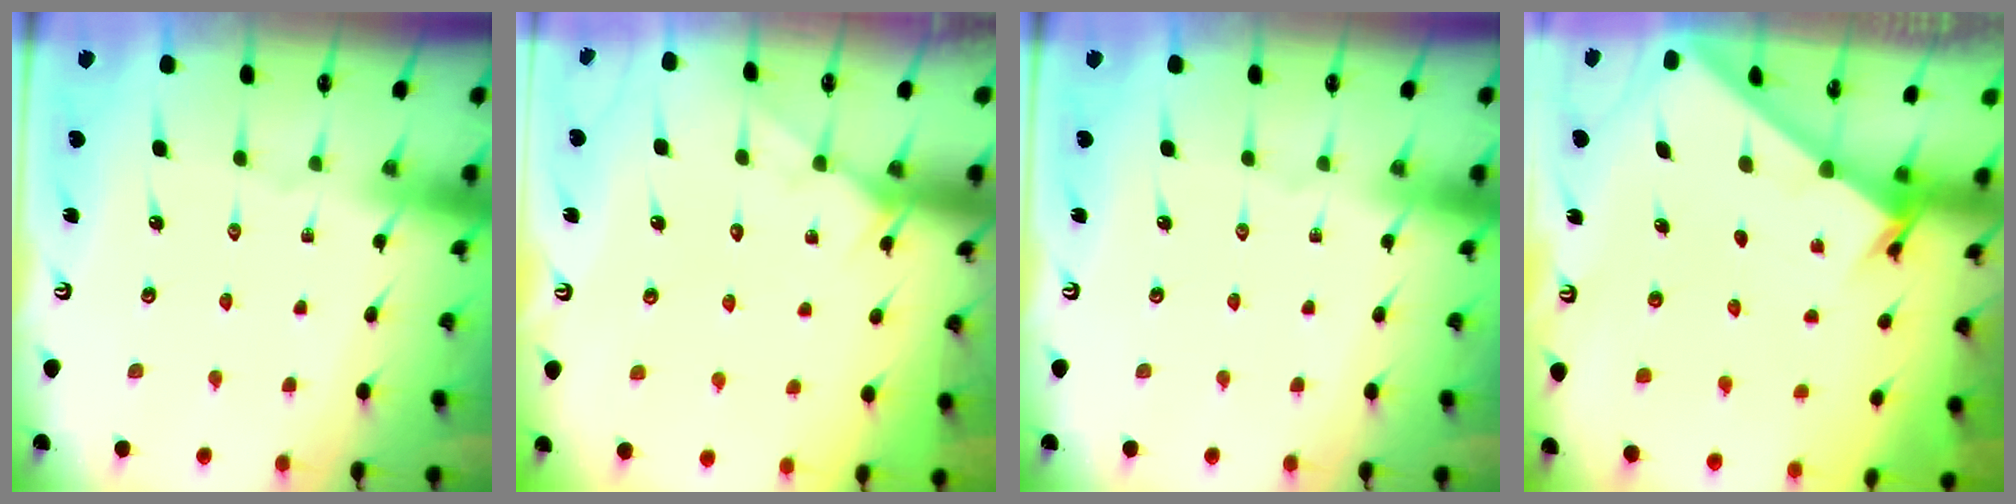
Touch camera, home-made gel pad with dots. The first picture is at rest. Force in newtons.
{"total": 4.7, "press": 4.7, "slide": 0.4}
{"total": 0.0}
{"total": 2.2, "press": 2.2, "slide": 0.1}